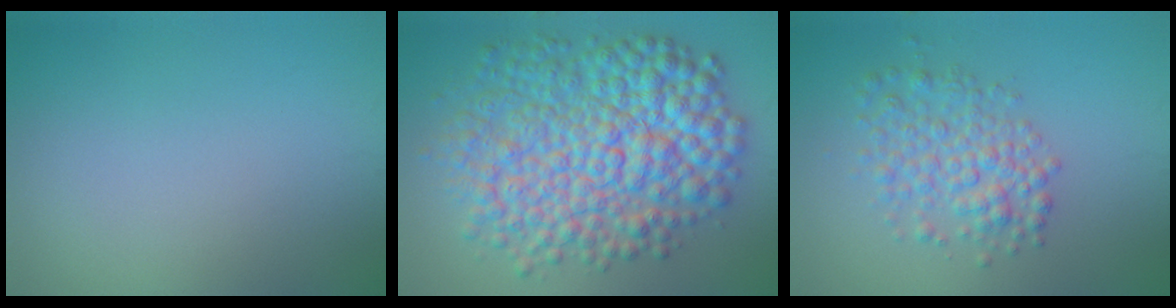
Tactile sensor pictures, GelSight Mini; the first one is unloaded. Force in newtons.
{"total": 11.2, "press": 11.2, "slide": 0.1}
{"total": 3.9, "press": 3.9, "slide": 0.2}